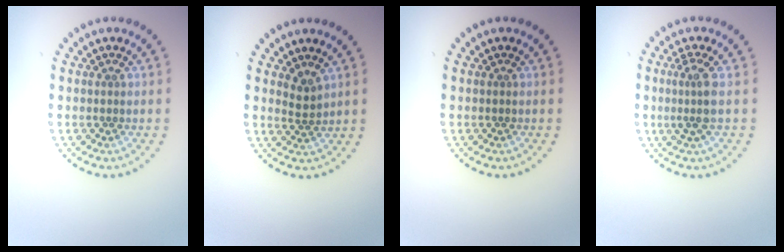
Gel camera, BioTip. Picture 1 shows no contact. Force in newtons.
{"total": 1.4, "press": 1.1, "slide": 0.9}
{"total": 0.0}
{"total": 2.5, "press": 1.9, "slide": 1.6}